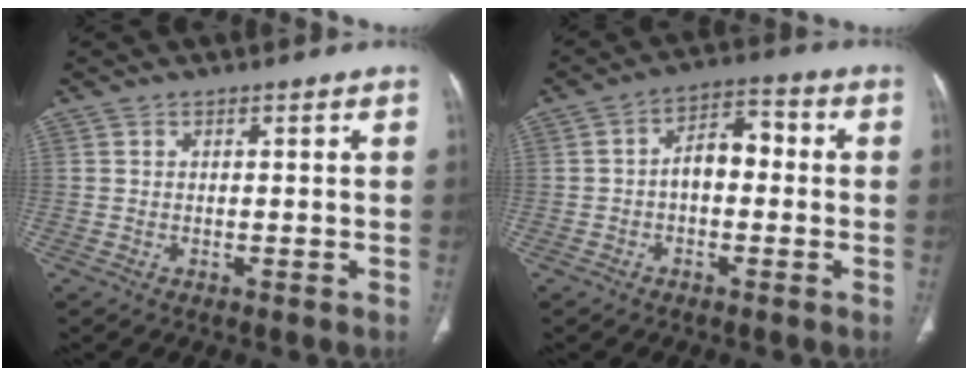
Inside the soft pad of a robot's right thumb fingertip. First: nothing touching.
{"total": 6.9, "force": [-0.6, 4.3, 5.4], "torque": [-0.069, 0.031, -0.020]}